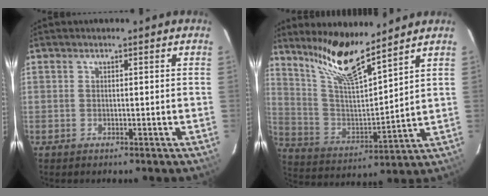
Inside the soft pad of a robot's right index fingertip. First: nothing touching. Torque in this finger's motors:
{"motor_torque": [0.12, 0.59, 0.37, 0.13]}